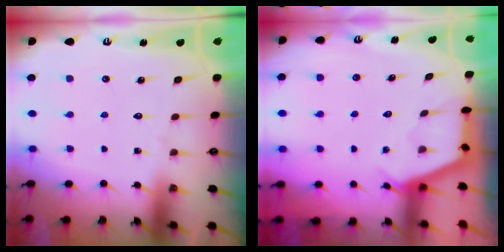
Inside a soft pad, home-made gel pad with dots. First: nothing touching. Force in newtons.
{"total": 2.9, "press": 2.9, "slide": 0.3}